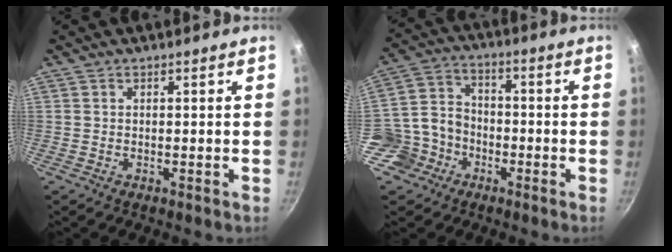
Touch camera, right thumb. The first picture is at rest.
{"total": 9.7, "force": [-4.3, 8.2, 2.9], "torque": [-0.024, 0.049, -0.091]}